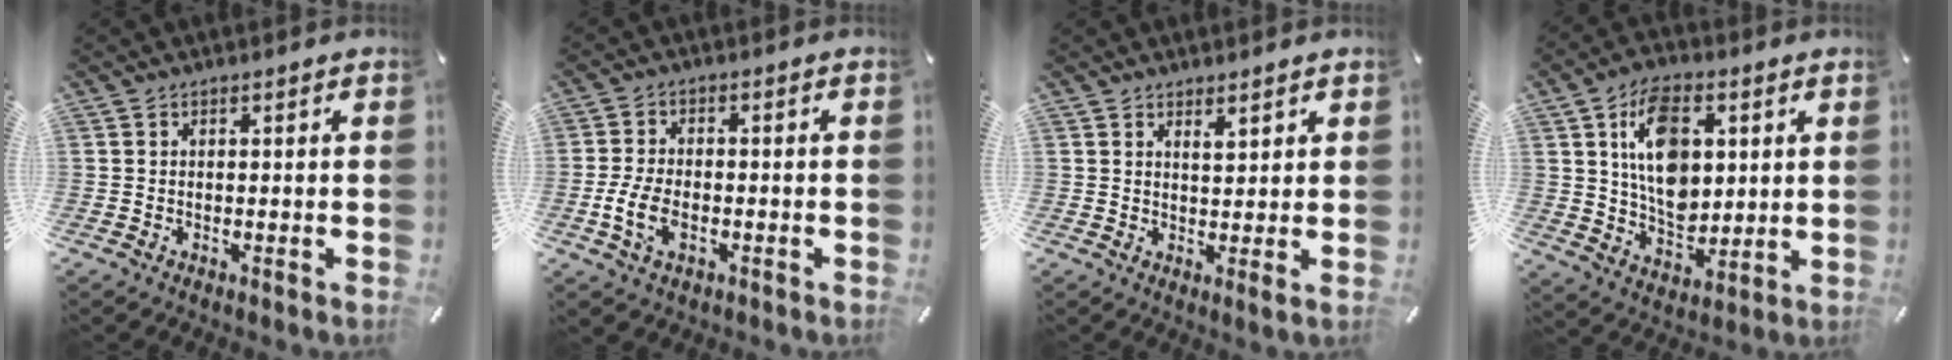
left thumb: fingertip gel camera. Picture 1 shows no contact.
{"total": 7.7, "force": [-2.6, 4.9, 5.3], "torque": [-0.115, 0.008, -0.046]}
{"total": 2.5, "force": [2.0, 0.1, 1.5], "torque": [-0.025, -0.013, 0.034]}
{"total": 14.6, "force": [3.6, 9.8, 10.3], "torque": [-0.176, 0.005, 0.067]}